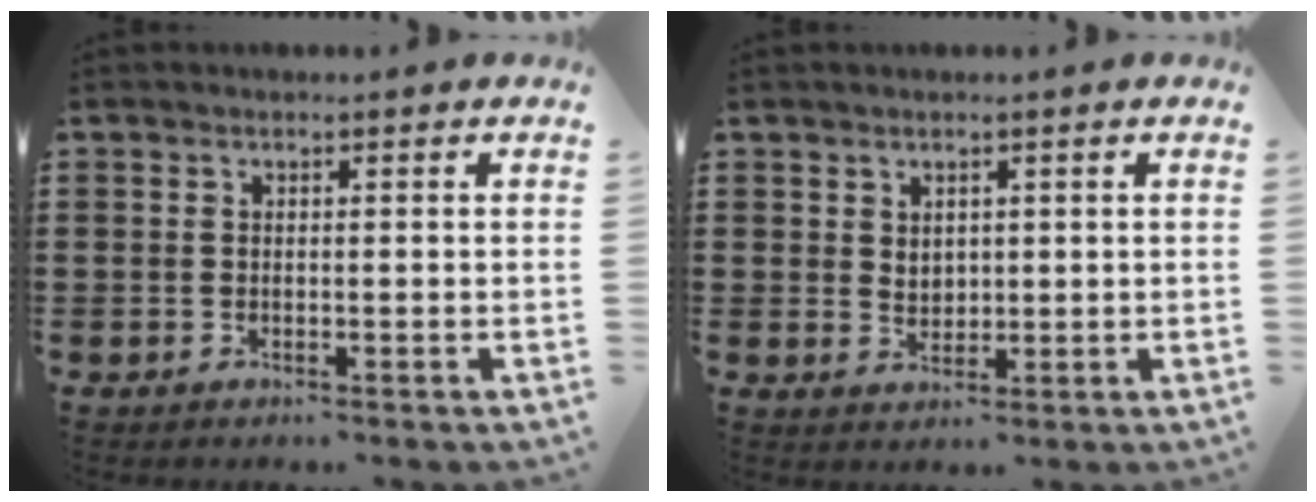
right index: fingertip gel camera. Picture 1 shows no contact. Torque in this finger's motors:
{"motor_torque": [0.47, 0.00, 0.06, 0.04]}